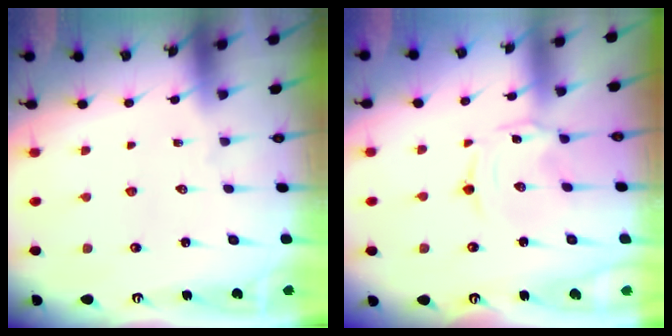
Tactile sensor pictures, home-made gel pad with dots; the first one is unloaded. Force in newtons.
{"total": 1.2, "press": 1.2, "slide": 0.2}